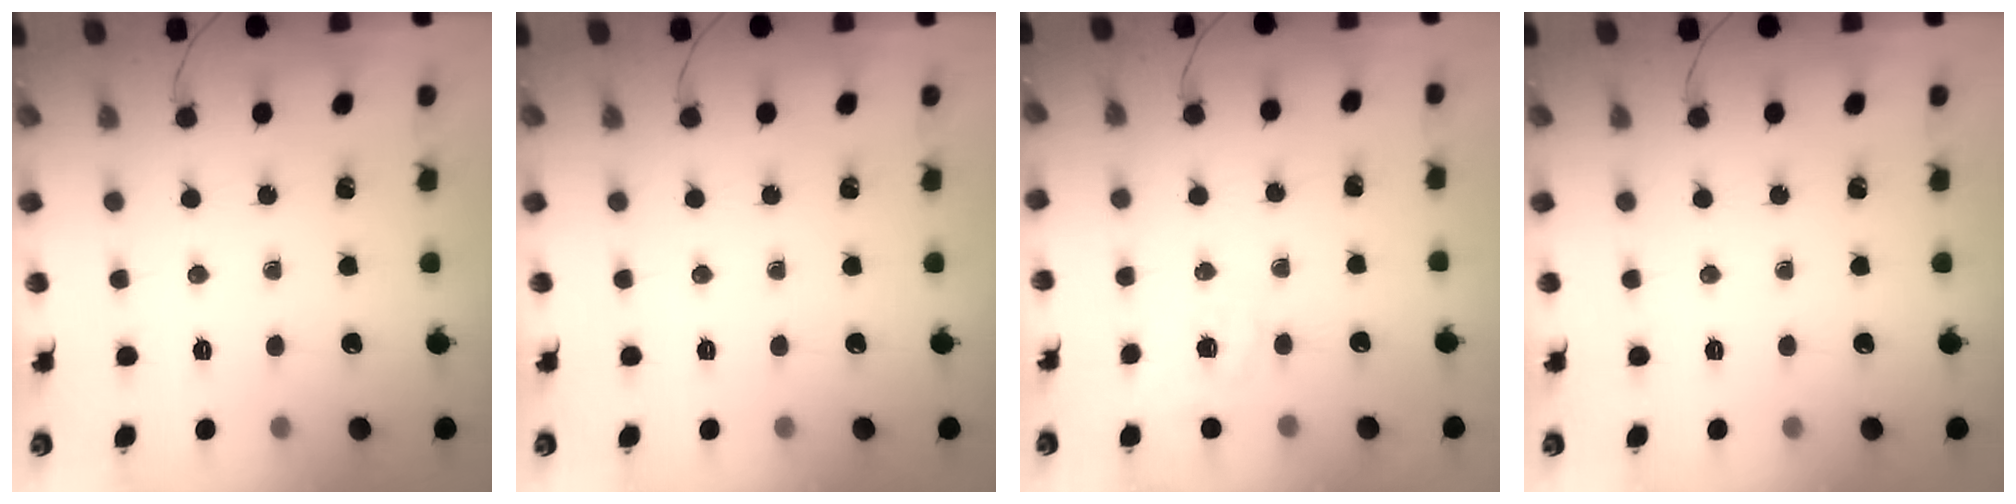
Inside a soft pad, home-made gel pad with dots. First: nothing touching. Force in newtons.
{"total": 0.0}
{"total": 2.5, "press": 1.9, "slide": 1.6}
{"total": 0.0}